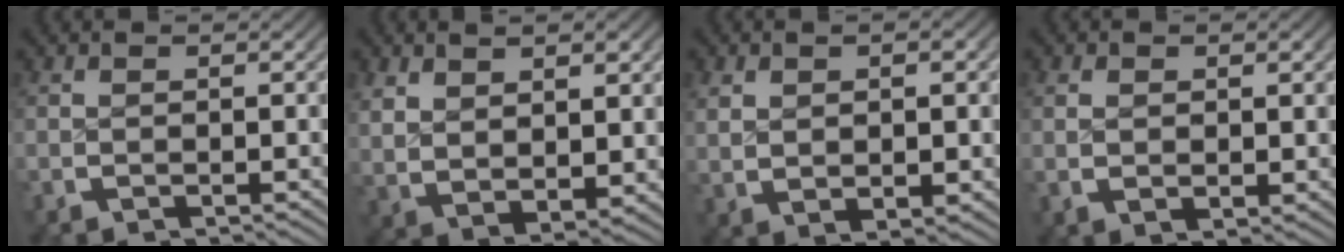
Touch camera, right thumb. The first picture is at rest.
{"total": 5.4, "force": [1.6, 3.3, 4.0], "torque": [-0.078, -0.013, 0.045]}
{"total": 3.1, "force": [0.9, 1.6, 2.5], "torque": [-0.045, -0.001, 0.026]}
{"total": 1.6, "force": [0.5, 0.9, 1.2], "torque": [-0.021, -0.006, 0.017]}